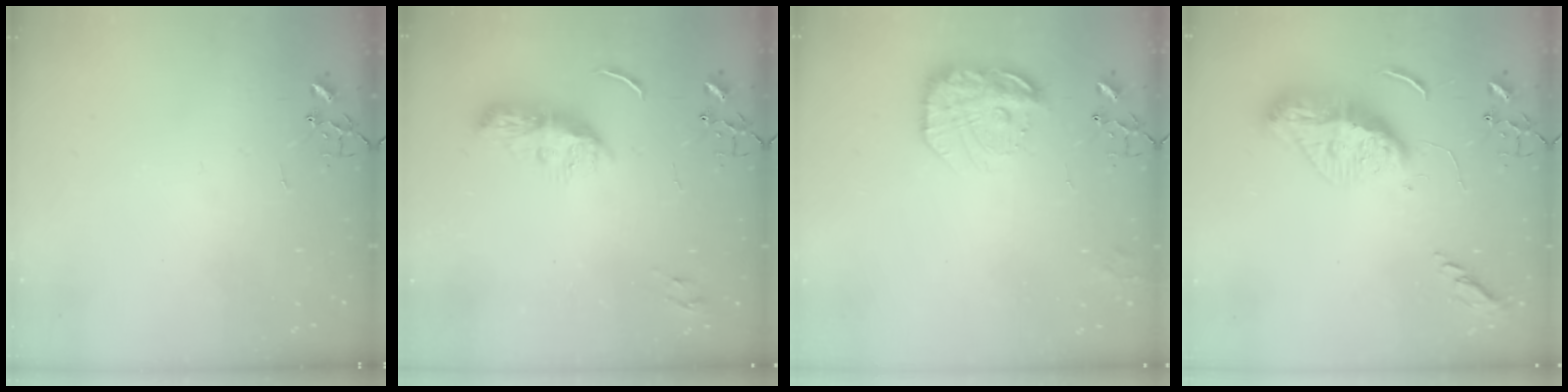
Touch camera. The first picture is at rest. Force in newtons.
{"total": 9.4, "press": 9.4, "slide": 0.4}
{"total": 17.1, "press": 17.0, "slide": 1.2}
{"total": 15.6, "press": 15.5, "slide": 1.6}